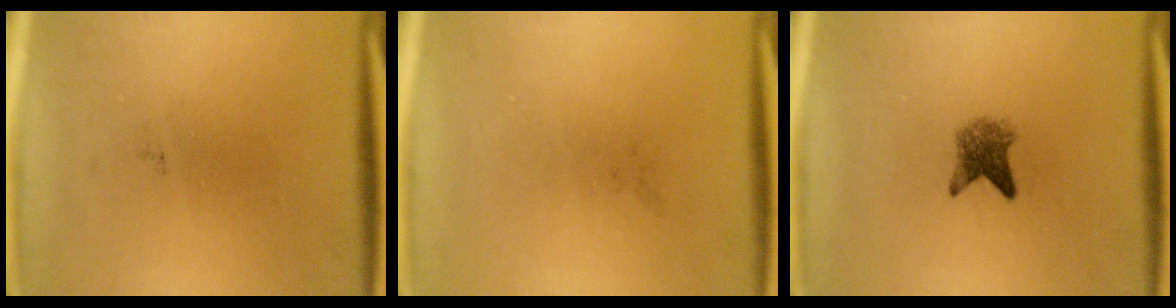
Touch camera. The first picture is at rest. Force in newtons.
{"total": 0.0}
{"total": 3.3}